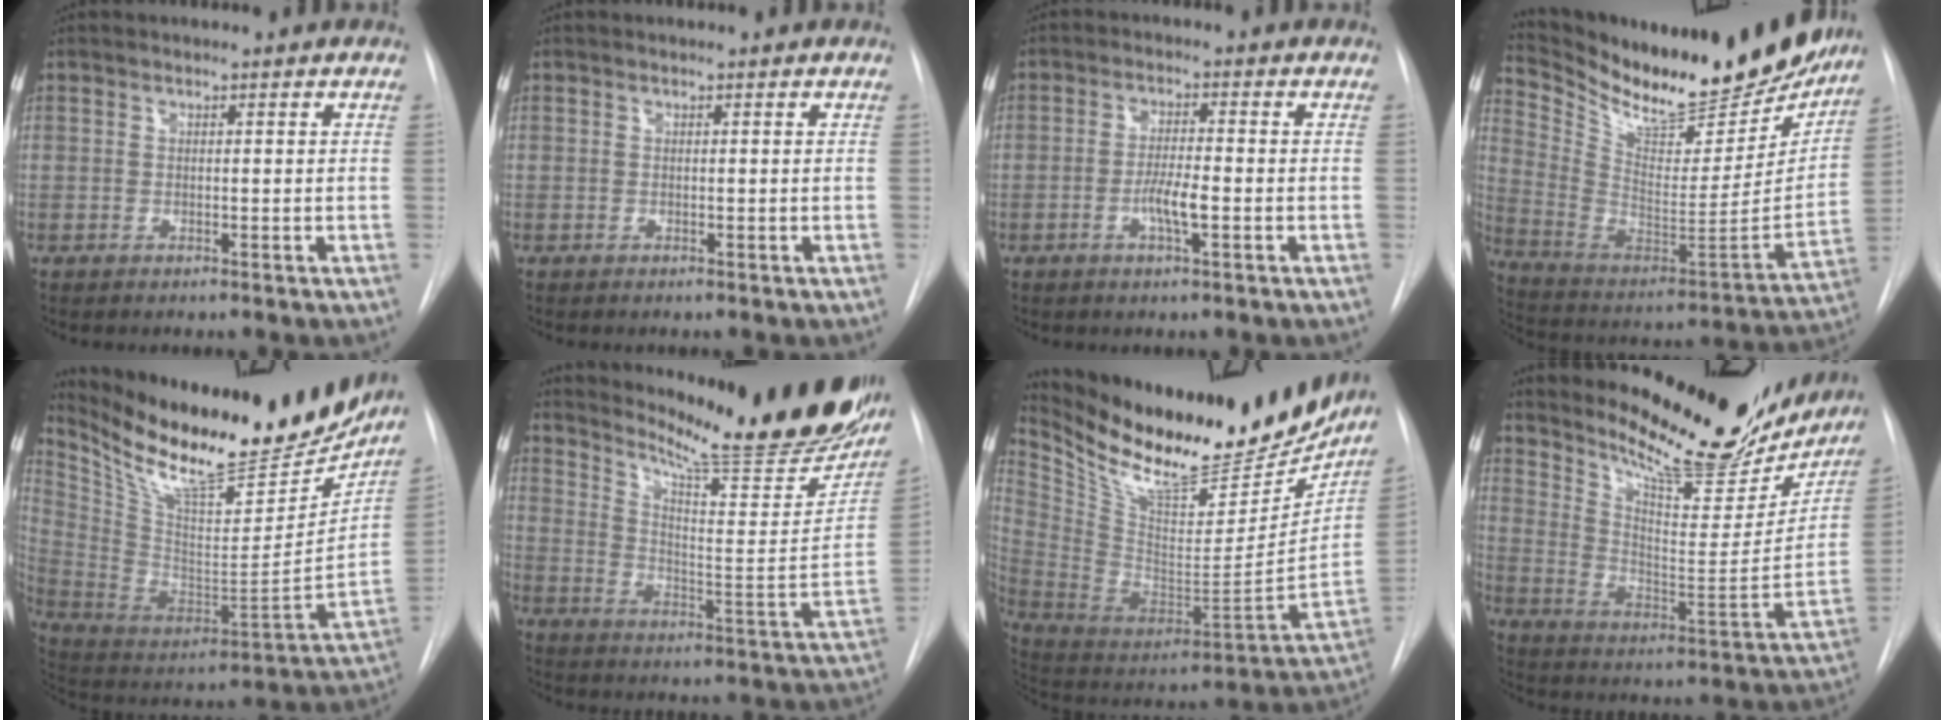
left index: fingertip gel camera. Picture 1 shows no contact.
{"total": 0.0}
{"total": 4.1, "force": [-1.4, 0.5, 3.8], "torque": [-0.072, -0.001, -0.026]}
{"total": 26.4, "force": [23.0, 6.6, 11.0], "torque": [-0.190, -0.051, 0.346]}
{"total": 28.2, "force": [23.5, 6.6, 14.1], "torque": [-0.243, -0.043, 0.359]}
{"total": 26.2, "force": [22.0, 2.8, 13.8], "torque": [-0.214, -0.079, 0.292]}
{"total": 29.0, "force": [24.7, 8.1, 12.9], "torque": [-0.228, -0.038, 0.376]}
{"total": 22.4, "force": [20.0, 4.9, 8.8], "torque": [-0.138, -0.050, 0.284]}